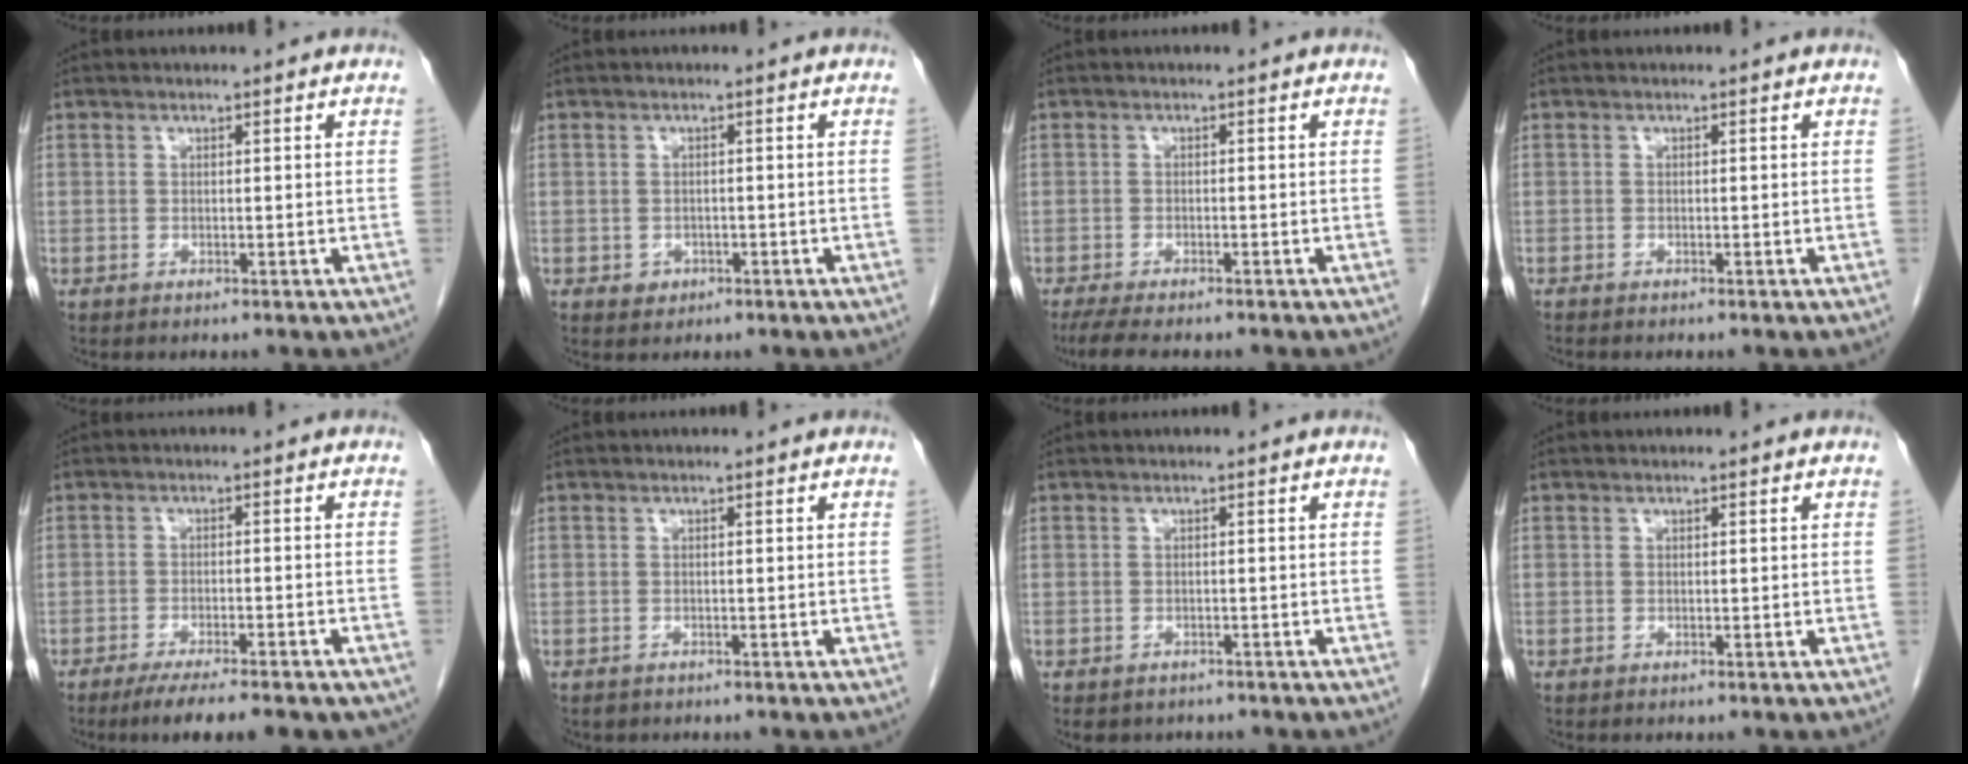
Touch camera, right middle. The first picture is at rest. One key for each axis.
{"total": 1.7, "fx": -0.7, "fy": 1.5, "fz": 0.4, "tx": -0.004, "ty": 0.006, "tz": -0.003}
{"total": 6.9, "fx": -5.7, "fy": 1.3, "fz": 3.6, "tx": -0.057, "ty": -0.016, "tz": -0.087}
{"total": 0.8, "fx": -0.7, "fy": 0.1, "fz": 0.3, "tx": -0.005, "ty": 0.000, "tz": -0.009}
{"total": 10.8, "fx": -8.4, "fy": 2.1, "fz": 6.5, "tx": -0.077, "ty": -0.011, "tz": -0.114}
{"total": 0.9, "fx": -0.6, "fy": 0.6, "fz": 0.0, "tx": -0.012, "ty": 0.001, "tz": -0.009}
{"total": 3.7, "fx": -3.0, "fy": 2.0, "fz": 0.7, "tx": -0.008, "ty": 0.001, "tz": -0.036}
{"total": 0.0}